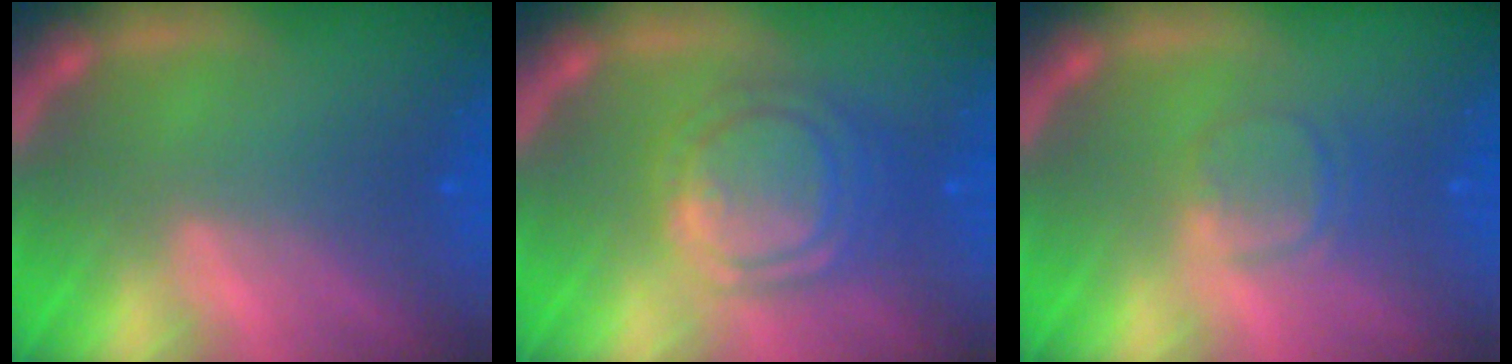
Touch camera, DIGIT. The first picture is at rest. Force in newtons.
{"total": 7.0}
{"total": 2.4}